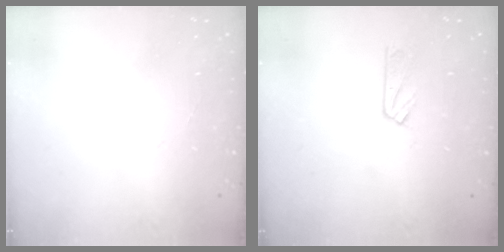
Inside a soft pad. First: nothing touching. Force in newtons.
{"total": 3.0, "press": 3.0, "slide": 0.4}